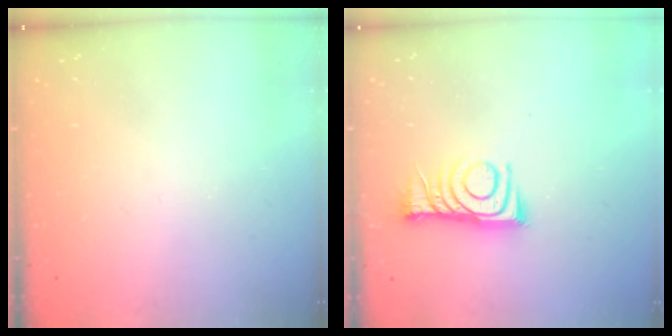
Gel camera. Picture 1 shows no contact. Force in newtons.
{"total": 10.2, "press": 10.2, "slide": 0.1}